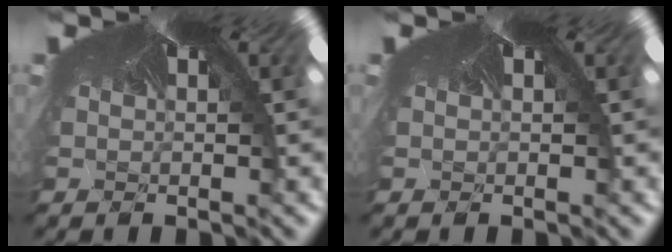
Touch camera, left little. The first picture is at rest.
{"total": 0.0}